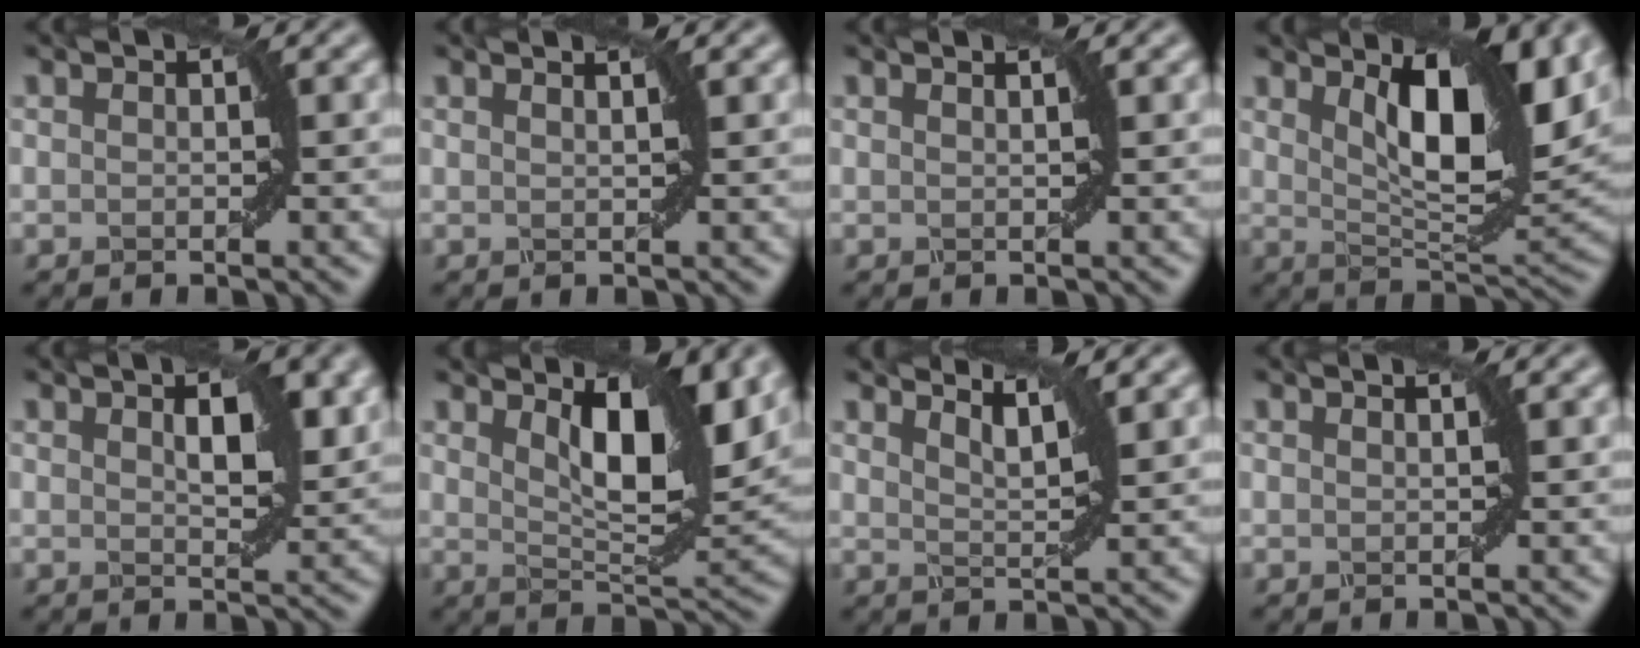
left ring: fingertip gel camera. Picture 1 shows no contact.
{"total": 2.0, "force": [1.3, 0.7, 1.3], "torque": [0.001, -0.001, -0.005]}
{"total": 1.3, "force": [0.9, 0.4, 0.9], "torque": [-0.001, -0.003, 0.001]}
{"total": 9.7, "force": [3.8, 3.3, 8.2], "torque": [-0.127, -0.005, 0.069]}
{"total": 4.1, "force": [1.6, 1.5, 3.5], "torque": [-0.057, 0.000, 0.030]}
{"total": 7.7, "force": [3.5, 2.6, 6.4], "torque": [-0.102, -0.008, 0.057]}
{"total": 3.6, "force": [3.1, 0.6, 1.8], "torque": [-0.019, 0.005, 0.032]}
{"total": 1.0, "force": [0.7, 0.2, 0.7], "torque": [-0.002, -0.003, 0.004]}